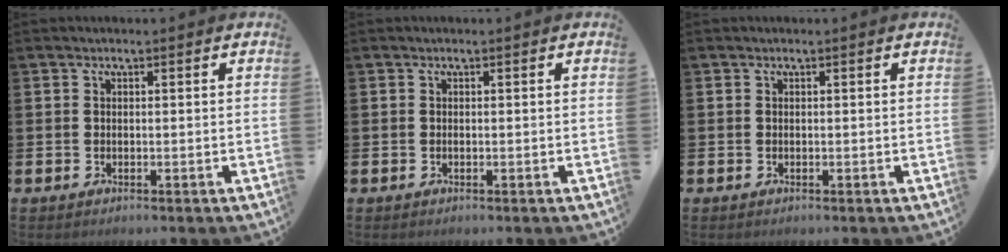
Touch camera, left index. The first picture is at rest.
{"total": 0.0}
{"total": 0.0}